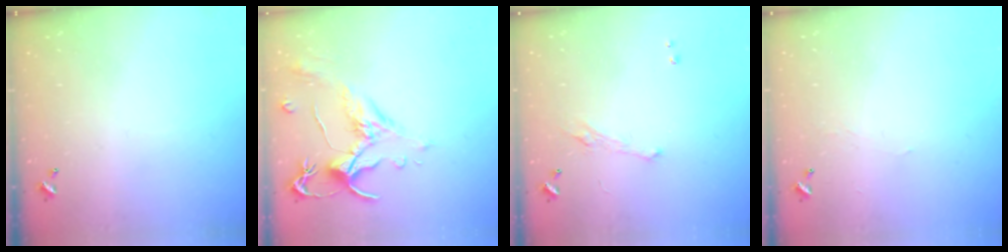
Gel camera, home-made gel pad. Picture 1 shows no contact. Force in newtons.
{"total": 1.5, "press": 1.0, "slide": 1.1}
{"total": 2.0, "press": 1.9, "slide": 0.7}
{"total": 0.9, "press": 0.7, "slide": 0.4}